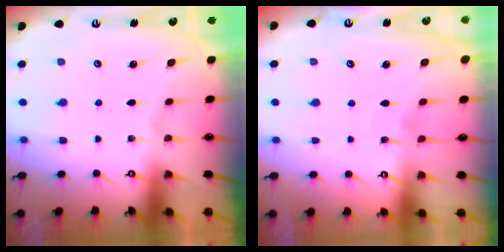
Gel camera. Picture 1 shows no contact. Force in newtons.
{"total": 5.5, "press": 5.4, "slide": 0.6}